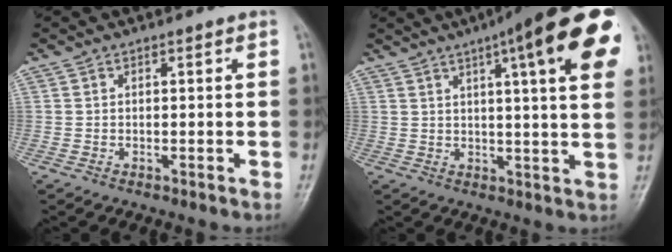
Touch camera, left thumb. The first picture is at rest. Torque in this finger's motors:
{"motor_torque": [0.75, 0.86, 1.69, -1.08, 0.23]}